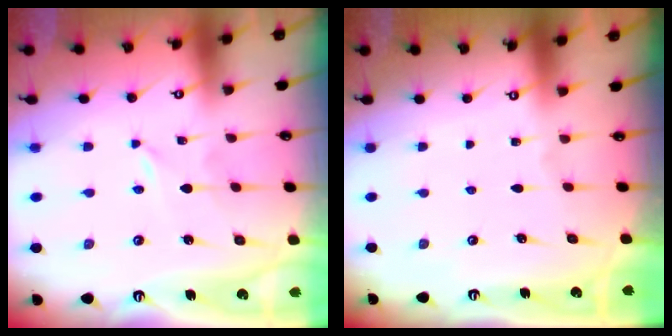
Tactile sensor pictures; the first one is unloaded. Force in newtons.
{"total": 0.0}